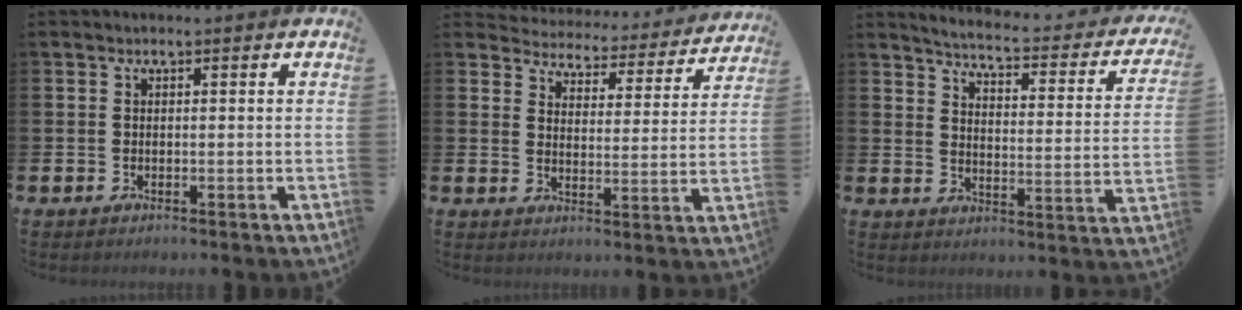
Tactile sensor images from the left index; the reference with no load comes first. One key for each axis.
{"total": 4.0, "fx": 3.9, "fy": 1.0, "fz": 0.1, "tx": -0.023, "ty": -0.041, "tz": 0.061}
{"total": 3.6, "fx": 3.3, "fy": 0.2, "fz": 1.4, "tx": -0.041, "ty": -0.039, "tz": 0.045}